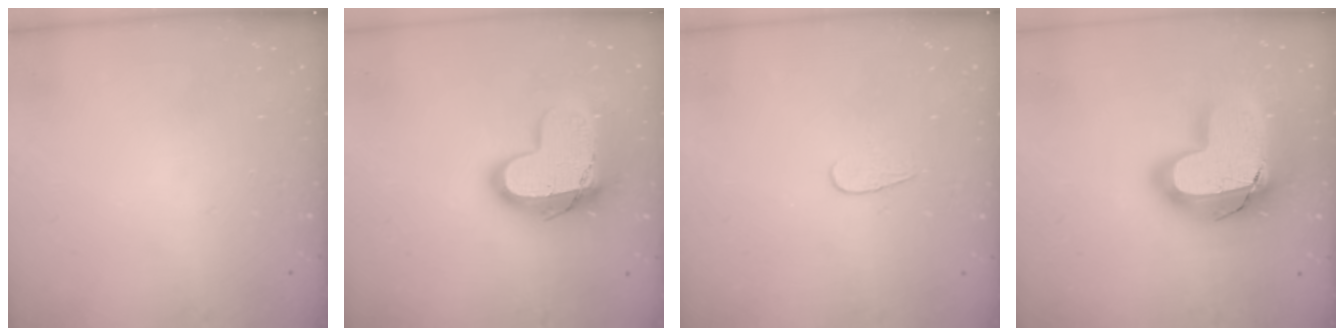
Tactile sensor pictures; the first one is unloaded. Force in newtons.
{"total": 16.2, "press": 16.1, "slide": 1.1}
{"total": 4.3, "press": 4.3, "slide": 0.3}
{"total": 23.0, "press": 22.9, "slide": 1.6}